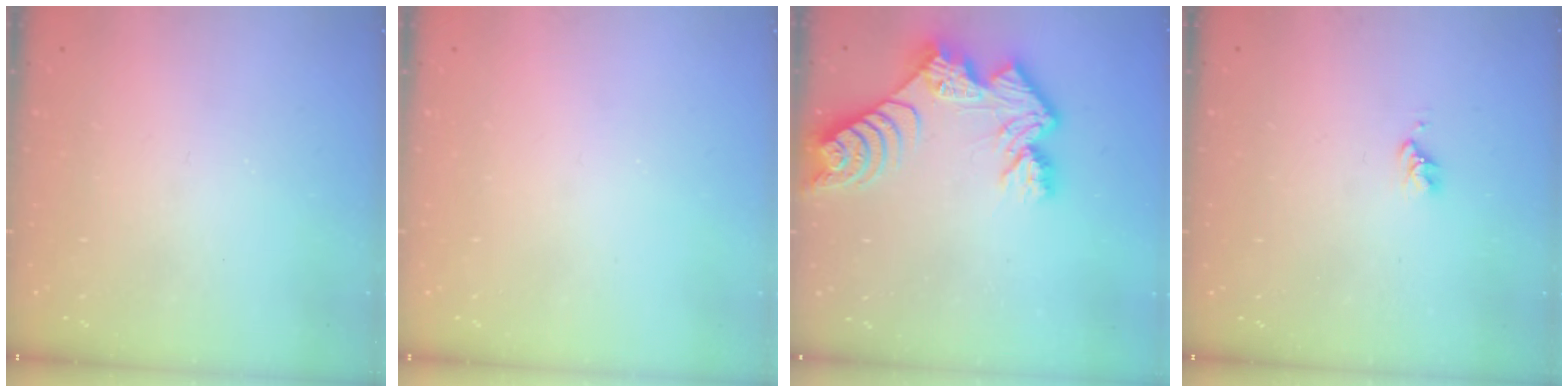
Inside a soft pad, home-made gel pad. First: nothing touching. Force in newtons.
{"total": 0.0}
{"total": 11.9, "press": 11.8, "slide": 1.0}
{"total": 2.8, "press": 2.8, "slide": 0.3}